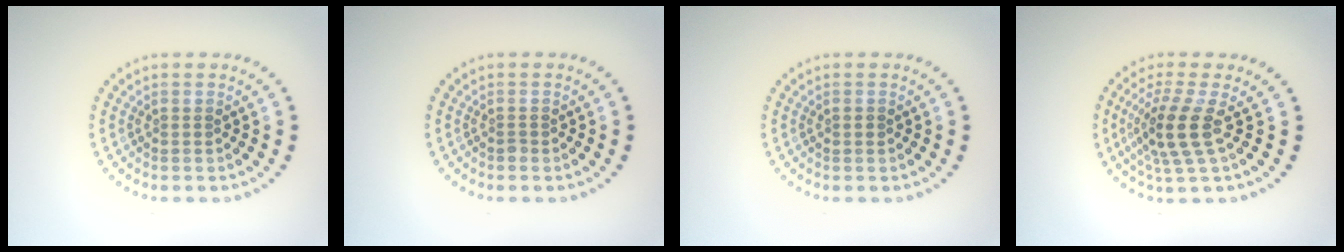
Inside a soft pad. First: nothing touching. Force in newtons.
{"total": 0.5, "press": 0.4, "slide": 0.4}
{"total": 0.7, "press": 0.7, "slide": 0.2}
{"total": 3.9, "press": 2.9, "slide": 2.5}